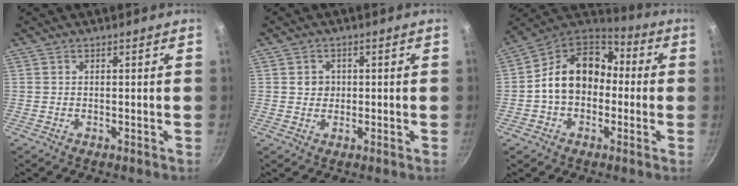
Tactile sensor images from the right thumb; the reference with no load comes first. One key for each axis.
{"total": 2.6, "fx": 0.2, "fy": 2.4, "fz": 0.9, "tx": 0.000, "ty": 0.003, "tz": 0.001}
{"total": 15.6, "fx": -0.4, "fy": 12.0, "fz": 10.1, "tx": -0.127, "ty": 0.049, "tz": -0.024}